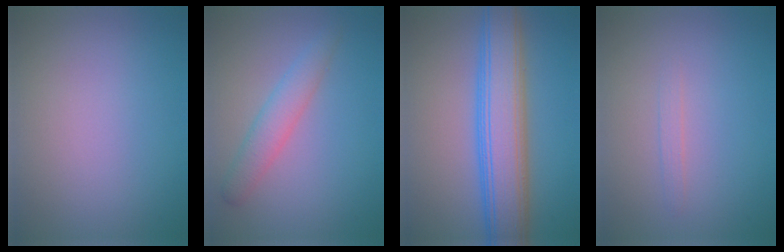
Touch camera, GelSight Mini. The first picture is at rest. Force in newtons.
{"total": 2.7, "press": 2.7, "slide": 0.0}
{"total": 7.7, "press": 7.7, "slide": 0.3}
{"total": 0.8, "press": 0.8, "slide": 0.0}